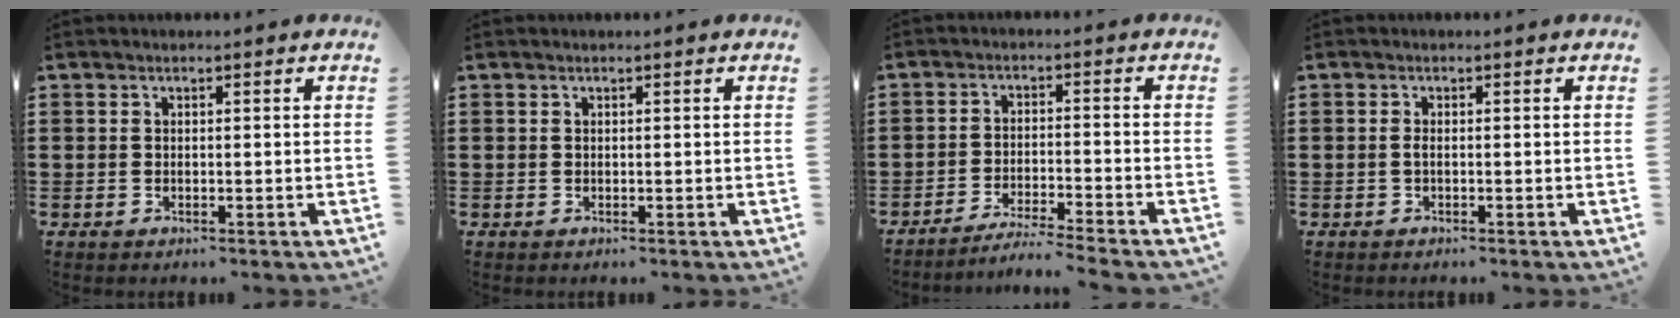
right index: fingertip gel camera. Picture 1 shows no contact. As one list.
[{"total": 0.0}, {"total": 3.8, "force": [-3.7, -0.5, 0.9], "torque": [-0.017, -0.003, -0.076]}, {"total": 1.0, "force": [-0.4, 0.2, 0.8], "torque": [-0.025, -0.007, -0.009]}]